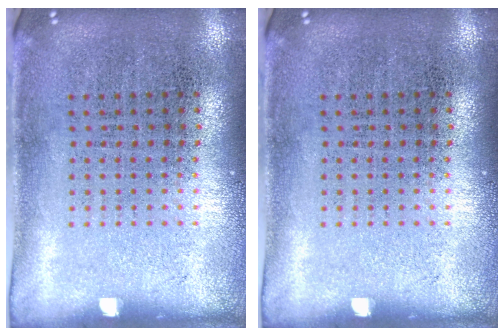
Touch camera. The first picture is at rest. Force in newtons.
{"total": 0.0}